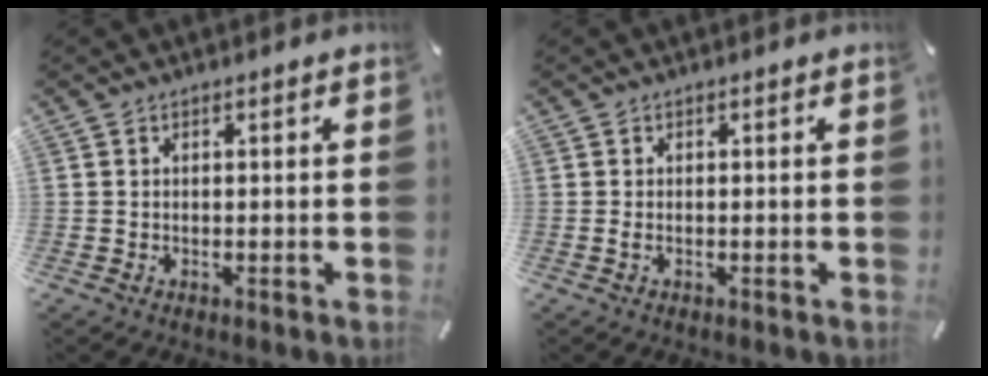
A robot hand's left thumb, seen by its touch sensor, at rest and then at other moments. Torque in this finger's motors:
{"motor_torque": [0.05, -0.01, 0.10, 0.07, 0.02]}